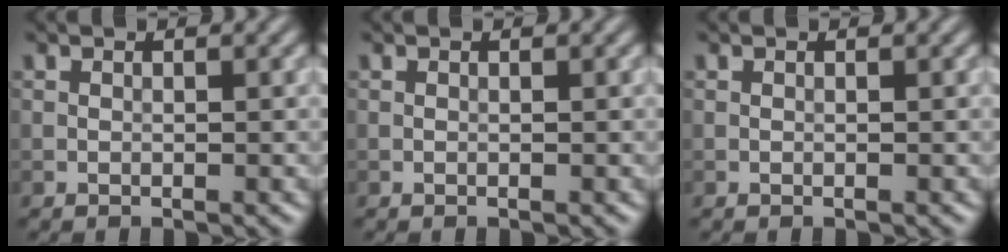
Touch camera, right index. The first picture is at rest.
{"total": 0.0}
{"total": 0.0}